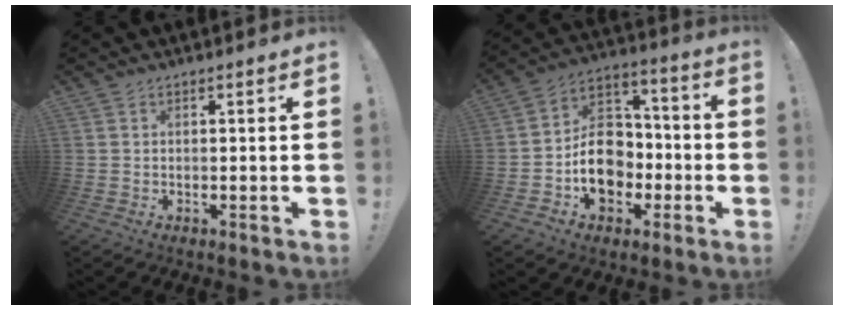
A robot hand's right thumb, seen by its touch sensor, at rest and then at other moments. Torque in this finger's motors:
{"motor_torque": [0.70, -0.16, 0.11, -0.06, 0.05]}